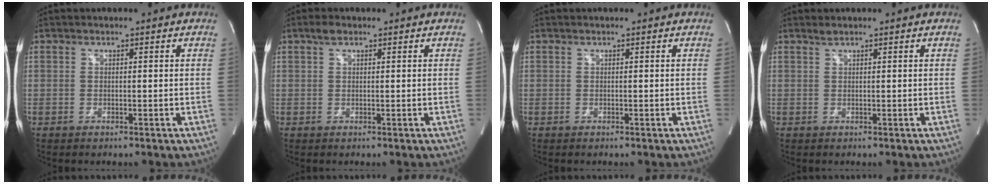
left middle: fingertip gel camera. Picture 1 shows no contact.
{"total": 1.5, "force": [0.9, 0.7, 0.9], "torque": [-0.021, 0.011, 0.018]}
{"total": 0.0}
{"total": 0.6, "force": [0.6, -0.1, 0.2], "torque": [-0.010, 0.003, 0.015]}